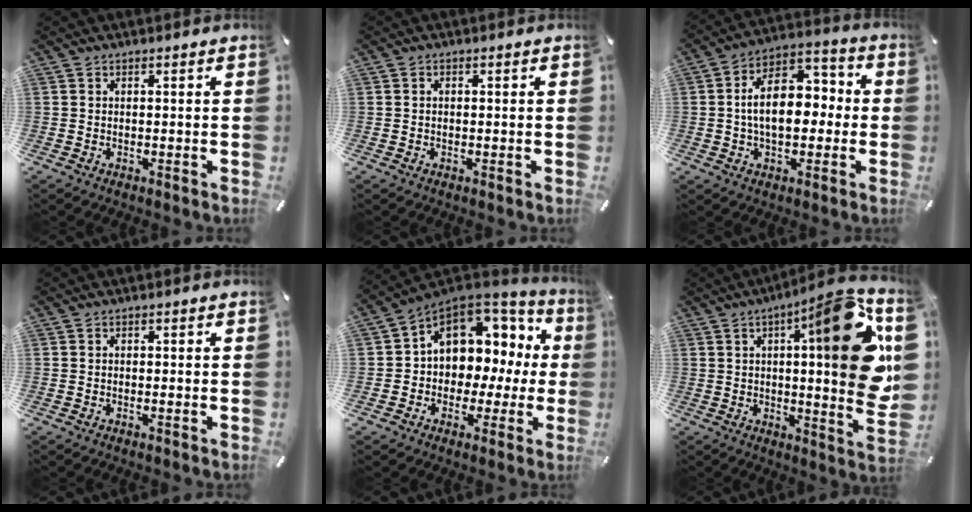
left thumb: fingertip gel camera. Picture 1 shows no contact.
{"total": 0.6, "force": [0.0, 0.4, 0.5], "torque": [-0.010, 0.001, -0.001]}
{"total": 13.3, "force": [-1.0, 8.7, 10.0], "torque": [-0.157, 0.008, -0.020]}
{"total": 0.5, "force": [-0.2, 0.1, 0.5], "torque": [-0.010, -0.003, -0.003]}
{"total": 10.4, "force": [3.5, 8.6, 4.6], "torque": [-0.083, -0.030, 0.067]}
{"total": 26.4, "force": [6.6, 6.8, 24.6], "torque": [-0.321, -0.053, 0.095]}